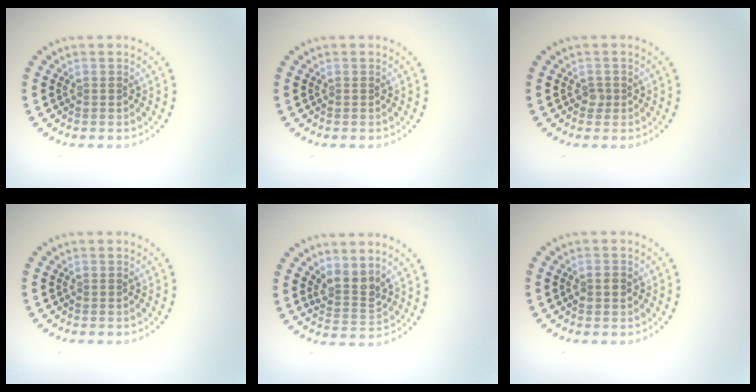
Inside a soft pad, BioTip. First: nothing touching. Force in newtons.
{"total": 0.0}
{"total": 0.8, "press": 0.6, "slide": 0.6}
{"total": 0.0}
{"total": 2.6, "press": 1.9, "slide": 1.8}
{"total": 1.4, "press": 1.4, "slide": 0.2}